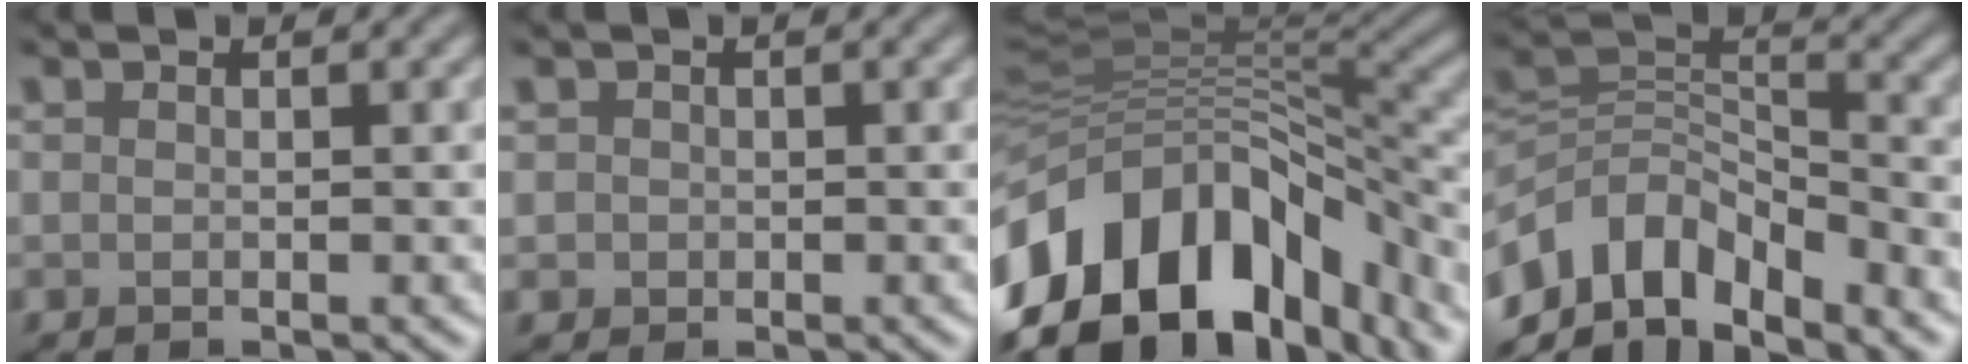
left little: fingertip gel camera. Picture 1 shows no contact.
{"total": 1.0, "force": [0.1, 1.0, 0.0], "torque": [0.010, -0.001, 0.002]}
{"total": 15.4, "force": [-8.4, 9.0, 9.2], "torque": [-0.191, 0.004, -0.133]}
{"total": 9.8, "force": [-6.3, 5.1, 5.5], "torque": [-0.092, 0.003, -0.125]}